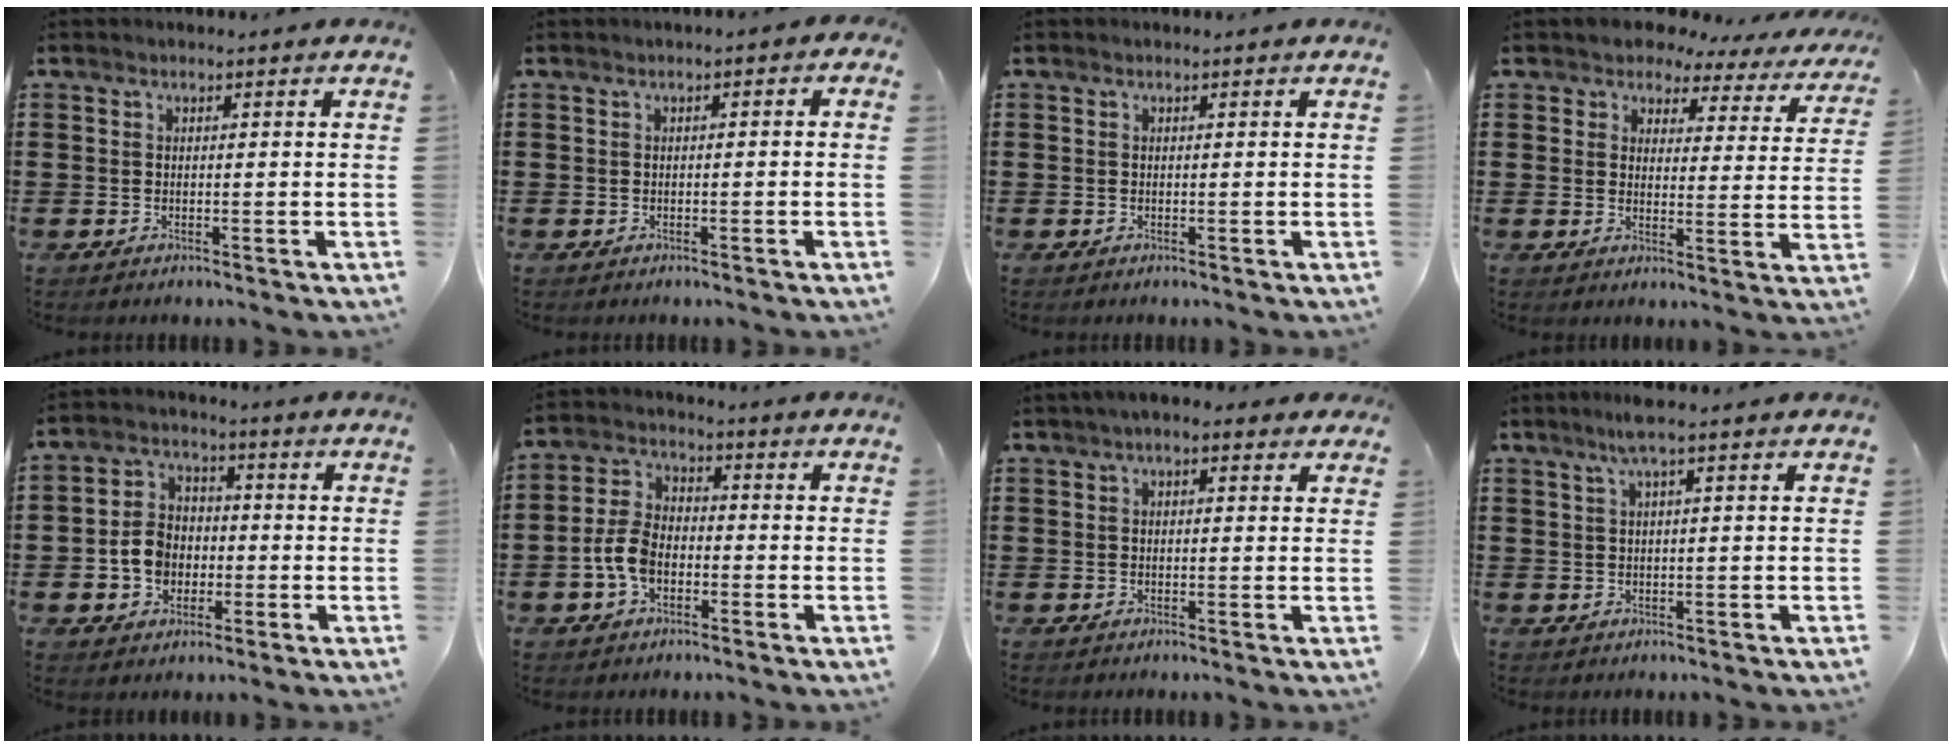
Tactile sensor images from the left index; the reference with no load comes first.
{"total": 0.8, "force": [-0.7, 0.4, 0.2], "torque": [-0.007, 0.001, -0.015]}
{"total": 0.0}
{"total": 4.2, "force": [3.6, 1.8, 0.8], "torque": [-0.040, -0.016, 0.060]}
{"total": 6.4, "force": [-1.2, 5.4, 3.3], "torque": [-0.084, 0.012, -0.025]}
{"total": 6.1, "force": [-1.9, 3.9, 4.3], "torque": [-0.118, -0.001, -0.045]}
{"total": 2.3, "force": [1.2, 1.0, 1.8], "torque": [-0.037, 0.009, 0.019]}
{"total": 2.9, "force": [1.5, -0.2, 2.4], "torque": [-0.049, 0.001, 0.026]}